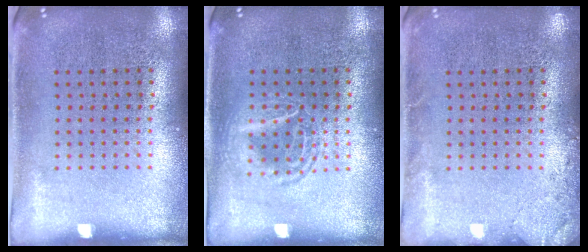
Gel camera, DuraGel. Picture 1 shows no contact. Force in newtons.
{"total": 1.3, "press": 1.2, "slide": 0.2}
{"total": 1.4, "press": 1.4, "slide": 0.3}